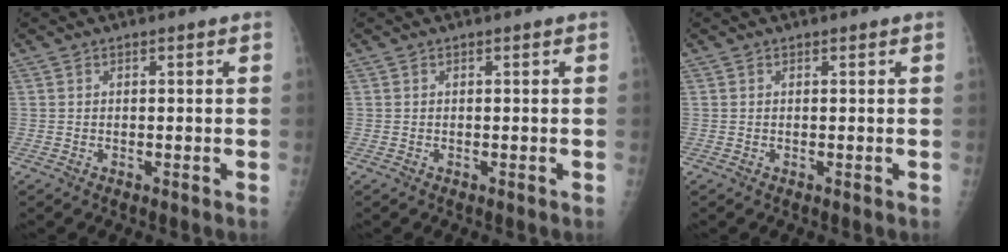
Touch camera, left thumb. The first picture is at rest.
{"total": 0.0}
{"total": 0.0}